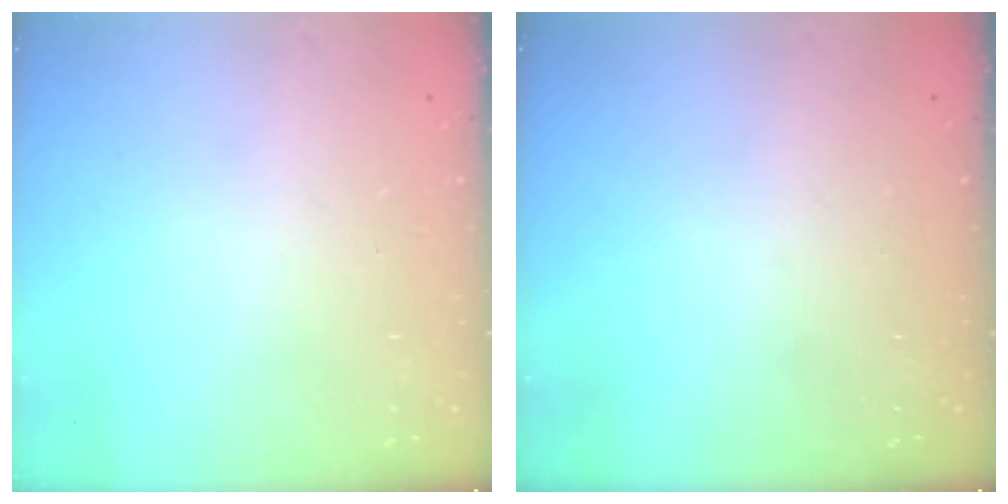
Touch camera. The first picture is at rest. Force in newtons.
{"total": 0.0}